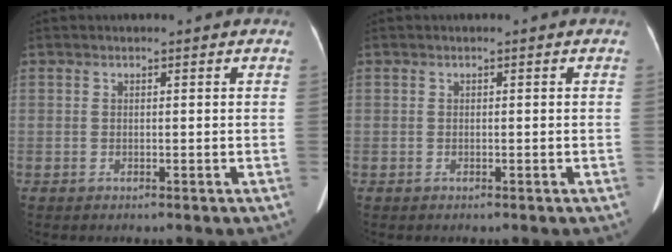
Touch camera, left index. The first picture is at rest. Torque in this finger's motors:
{"motor_torque": [-0.02, 0.02, 0.00, 0.00]}